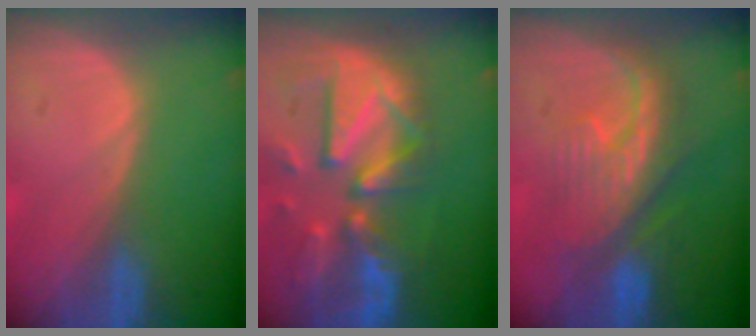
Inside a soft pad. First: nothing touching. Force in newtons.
{"total": 12.3, "press": 10.6, "slide": 6.2}
{"total": 8.0, "press": 7.9, "slide": 1.1}